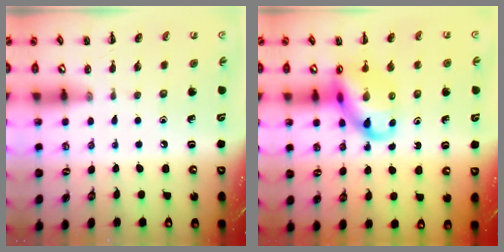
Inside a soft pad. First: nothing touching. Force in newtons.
{"total": 12.6, "press": 12.2, "slide": 3.3}